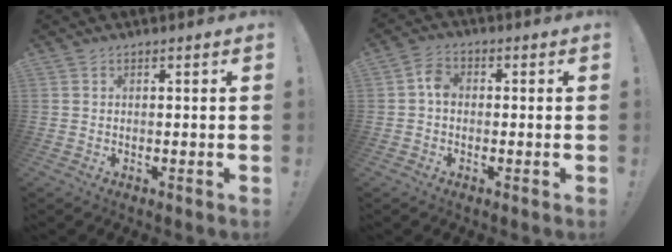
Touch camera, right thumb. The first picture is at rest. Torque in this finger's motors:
{"motor_torque": [0.51, 0.84, 0.57, -0.53, 0.00]}